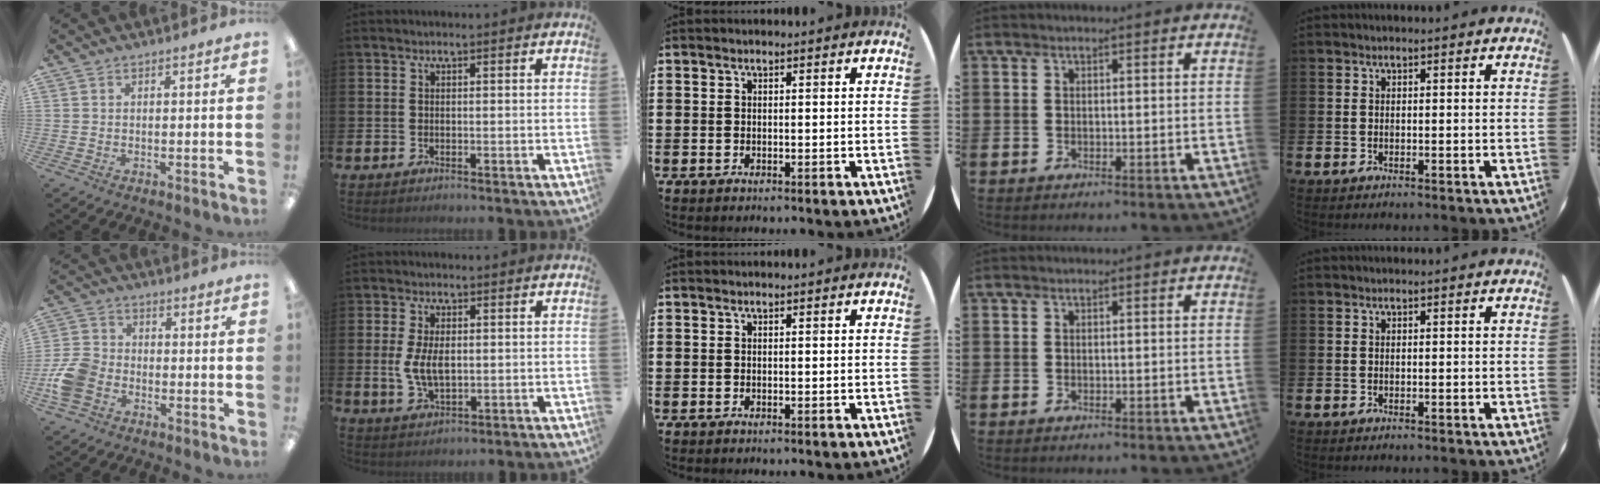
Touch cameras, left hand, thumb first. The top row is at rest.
{"thumb": {"total": 9.1, "force": [-3.5, 6.9, 4.9], "torque": [-0.107, 0.030, -0.063]}, "index": {"total": 5.1, "force": [0.3, 2.7, 4.4], "torque": [-0.082, 0.002, 0.001]}}